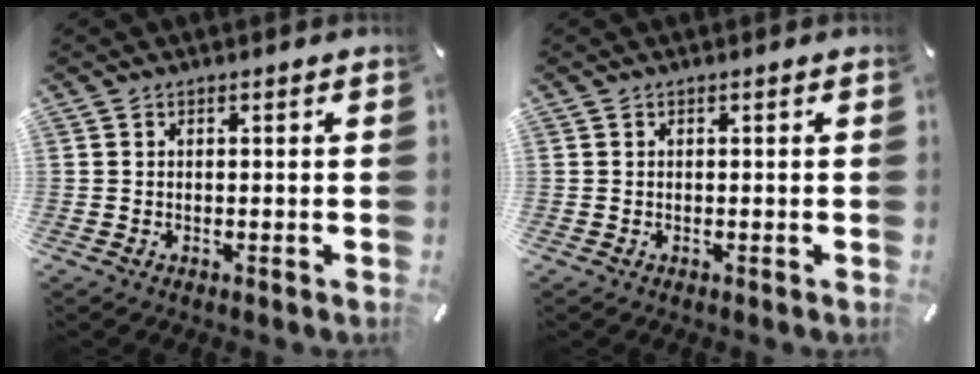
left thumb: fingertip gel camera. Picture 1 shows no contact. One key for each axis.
{"total": 0.0}